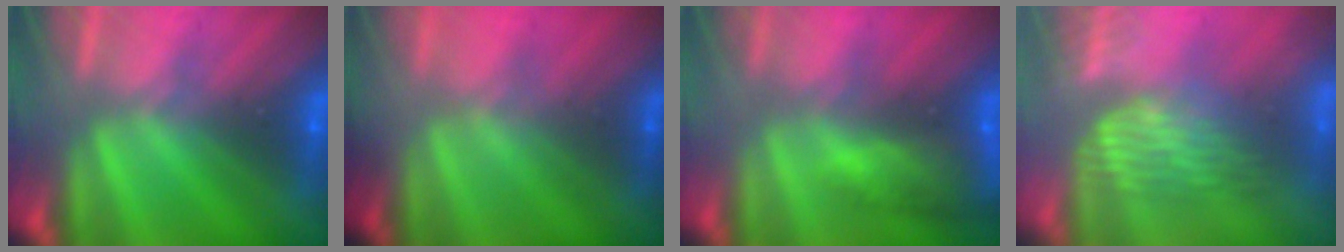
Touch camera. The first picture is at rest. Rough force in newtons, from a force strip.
{"total": 1.7}
{"total": 6.8}
{"total": 4.6}